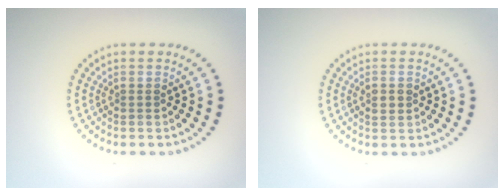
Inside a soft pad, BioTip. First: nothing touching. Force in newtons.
{"total": 1.0, "press": 1.0, "slide": 0.0}